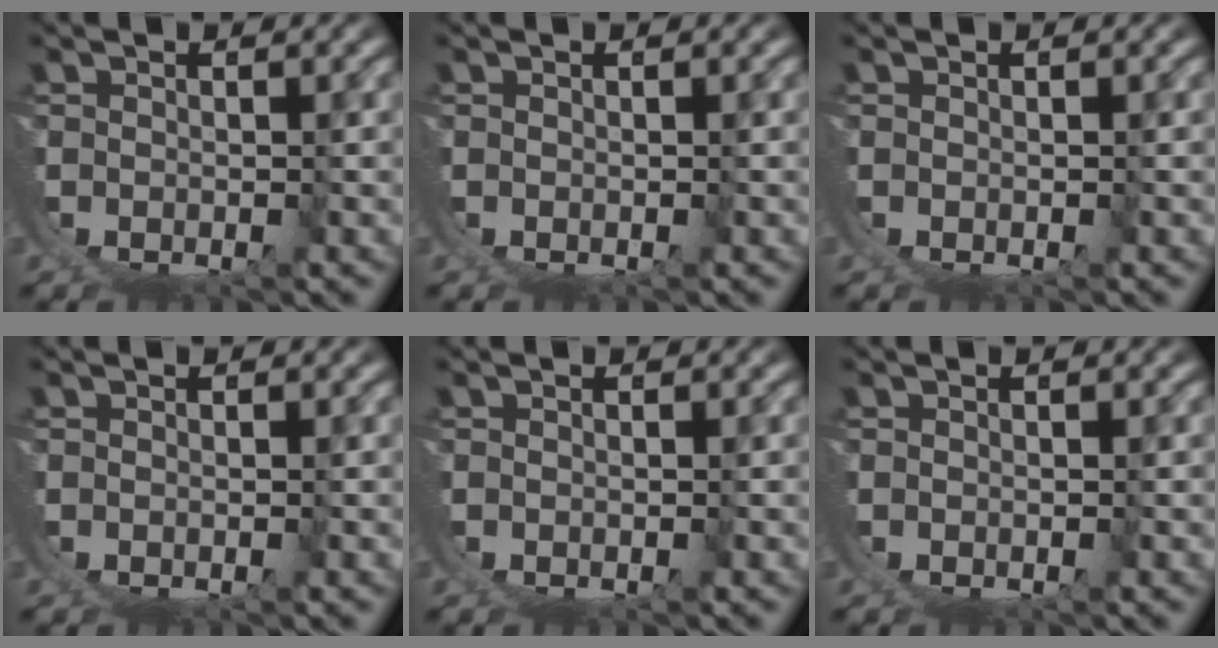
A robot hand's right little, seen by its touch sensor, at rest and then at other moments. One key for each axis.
{"total": 0.0}
{"total": 0.0}
{"total": 0.0}
{"total": 0.0}
{"total": 0.0}